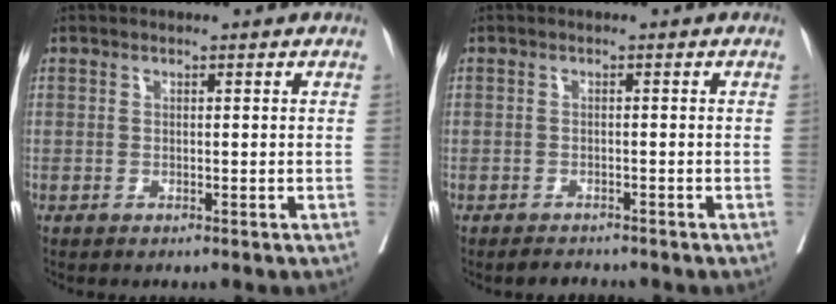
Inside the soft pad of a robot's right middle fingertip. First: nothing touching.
{"total": 1.8, "force": [-1.7, 0.6, 0.2], "torque": [-0.005, -0.004, -0.024]}